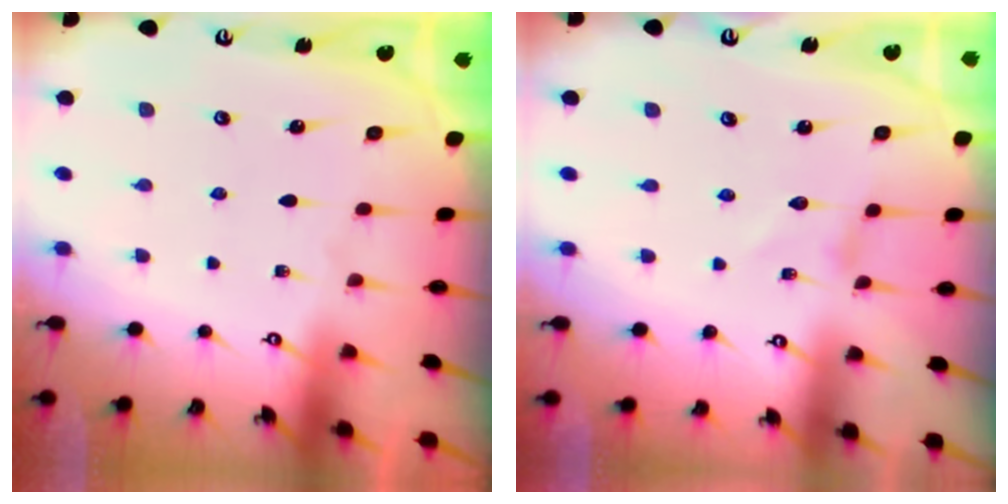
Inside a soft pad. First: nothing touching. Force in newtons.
{"total": 0.0}